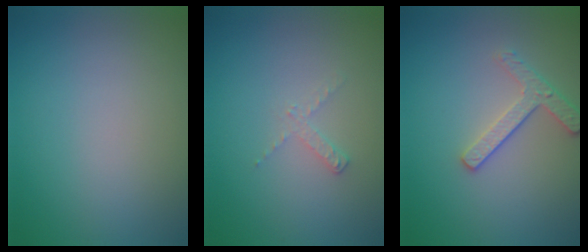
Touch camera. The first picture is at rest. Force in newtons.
{"total": 1.1, "press": 1.1, "slide": 0.2}
{"total": 2.4, "press": 2.3, "slide": 0.9}